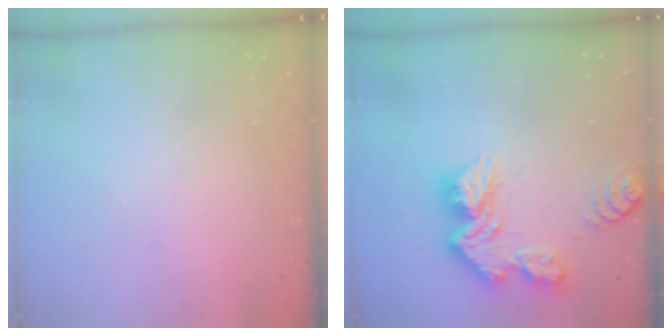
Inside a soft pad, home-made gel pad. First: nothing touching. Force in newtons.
{"total": 13.2, "press": 13.2, "slide": 1.2}